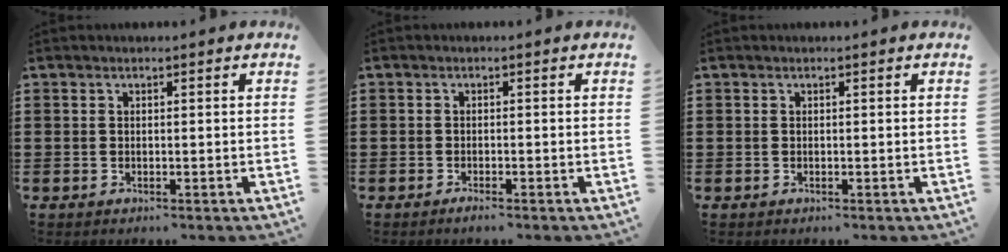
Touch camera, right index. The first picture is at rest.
{"total": 0.9, "force": [-0.8, 0.0, 0.4], "torque": [-0.010, -0.006, -0.015]}
{"total": 0.0}